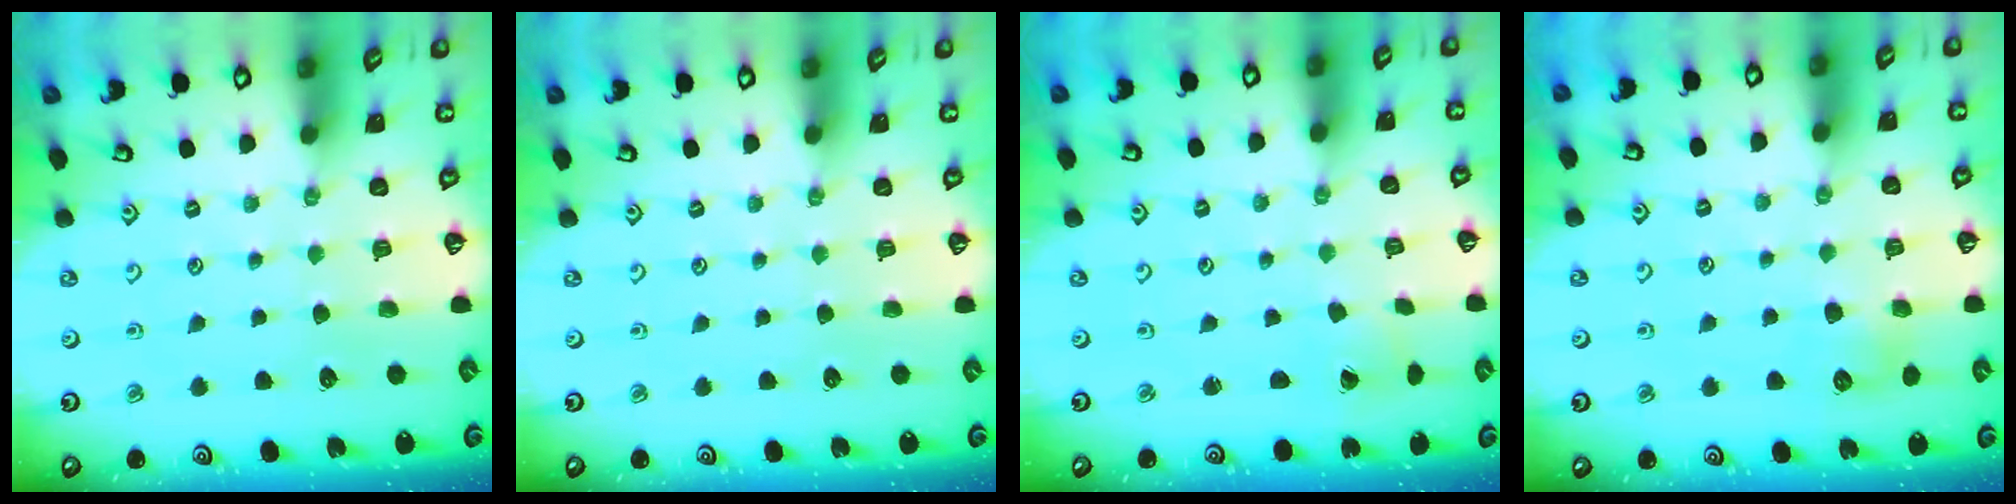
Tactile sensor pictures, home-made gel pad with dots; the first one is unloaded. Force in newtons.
{"total": 0.0}
{"total": 1.0, "press": 1.0, "slide": 0.0}
{"total": 5.6, "press": 5.6, "slide": 0.5}